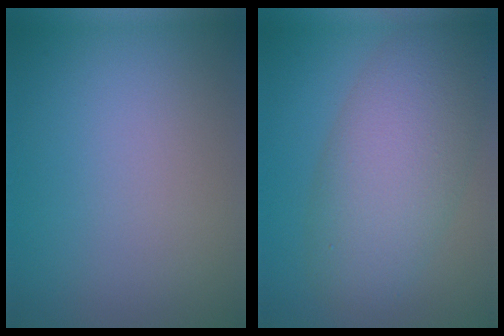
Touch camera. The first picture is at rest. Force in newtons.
{"total": 8.1, "press": 8.1, "slide": 0.6}